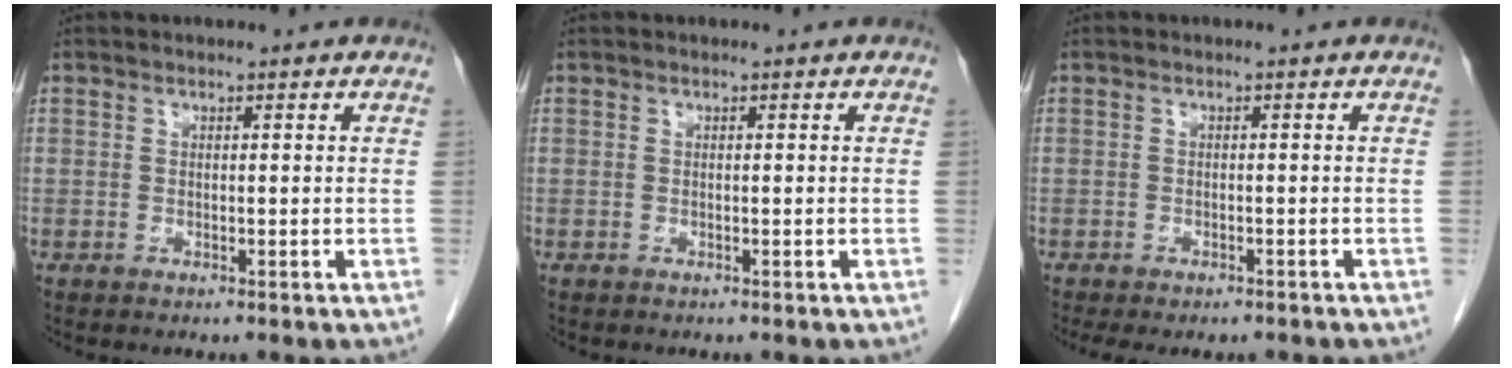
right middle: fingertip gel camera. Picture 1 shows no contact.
{"total": 0.0}
{"total": 6.4, "force": [-5.3, 2.3, 2.6], "torque": [-0.029, 0.001, -0.069]}